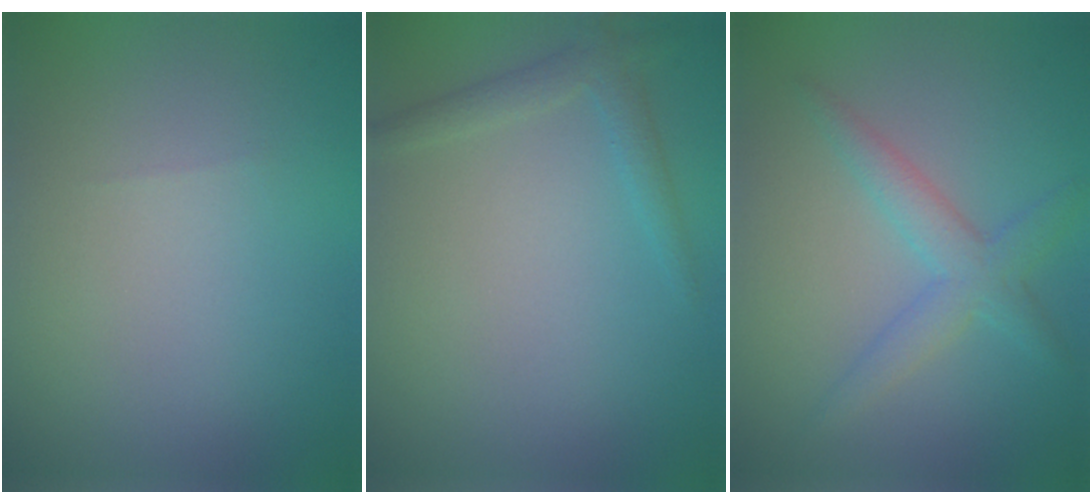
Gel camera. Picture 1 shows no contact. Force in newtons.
{"total": 1.8, "press": 1.7, "slide": 0.1}
{"total": 3.1, "press": 3.1, "slide": 0.1}